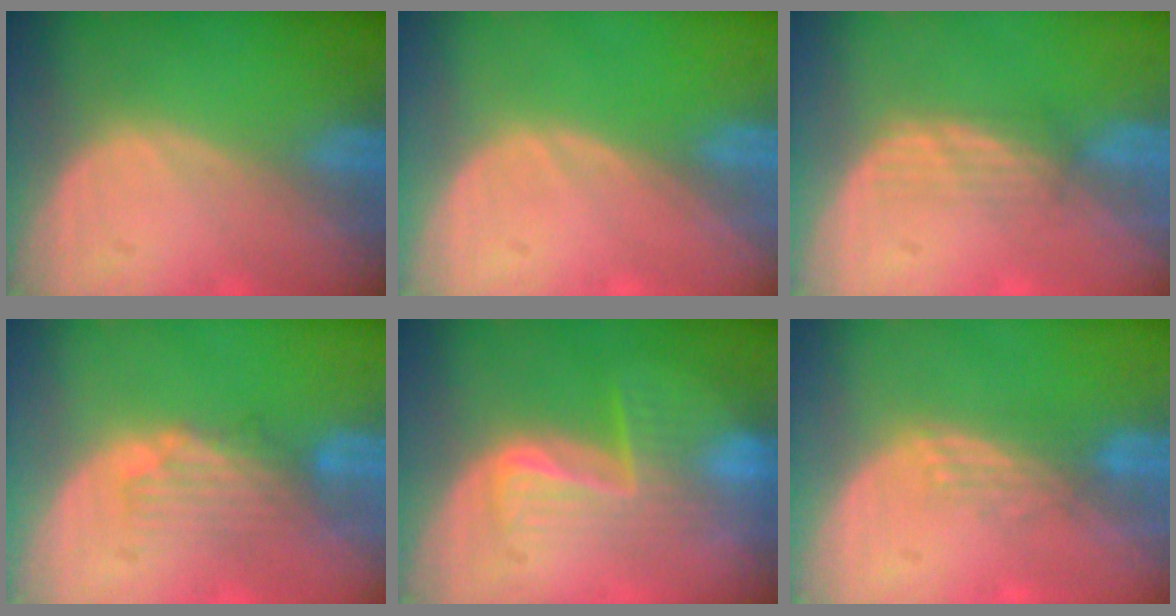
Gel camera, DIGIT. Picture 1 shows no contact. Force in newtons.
{"total": 0.0}
{"total": 2.4, "press": 2.3, "slide": 0.6}
{"total": 4.3, "press": 3.8, "slide": 2.1}
{"total": 6.3, "press": 6.1, "slide": 1.5}
{"total": 2.9, "press": 2.4, "slide": 1.6}